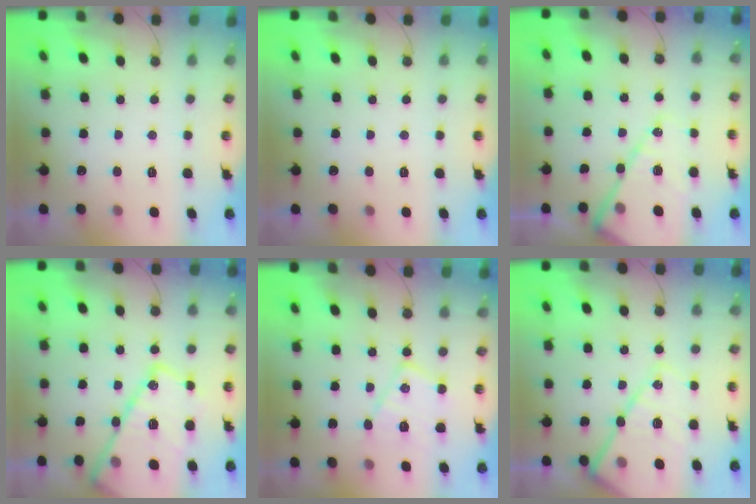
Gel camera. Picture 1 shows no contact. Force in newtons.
{"total": 0.0}
{"total": 14.1, "press": 14.0, "slide": 1.3}
{"total": 24.0, "press": 23.9, "slide": 1.9}
{"total": 13.0, "press": 12.9, "slide": 0.6}
{"total": 18.3, "press": 18.2, "slide": 1.8}